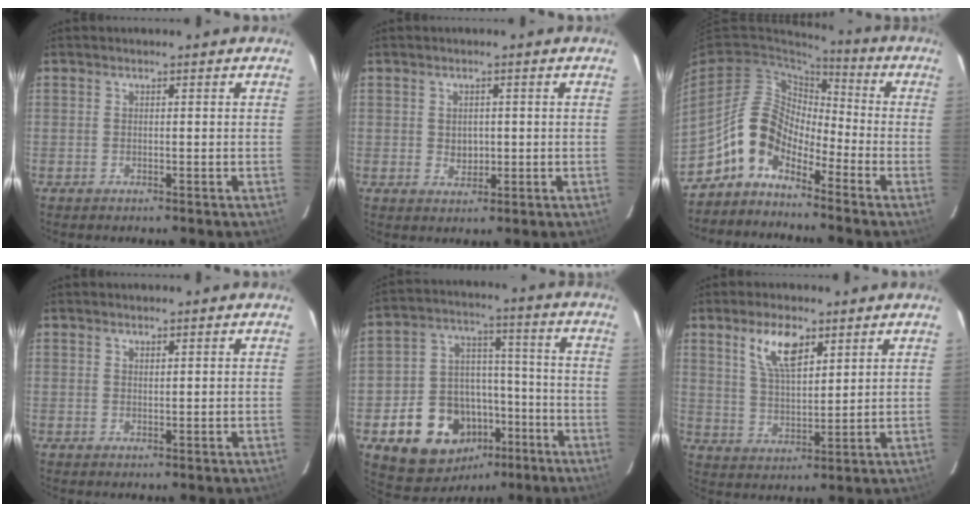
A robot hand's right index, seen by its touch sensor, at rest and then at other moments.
{"total": 2.9, "force": [0.0, 2.5, 1.5], "torque": [-0.023, 0.003, 0.004]}
{"total": 9.6, "force": [-6.2, 5.7, 4.6], "torque": [-0.091, 0.031, -0.134]}
{"total": 0.8, "force": [0.7, 0.3, 0.3], "torque": [-0.005, 0.000, 0.013]}
{"total": 16.6, "force": [-7.4, 13.0, 7.1], "torque": [-0.155, 0.051, -0.084]}
{"total": 8.7, "force": [4.9, 3.6, 6.2], "torque": [-0.117, 0.009, 0.098]}